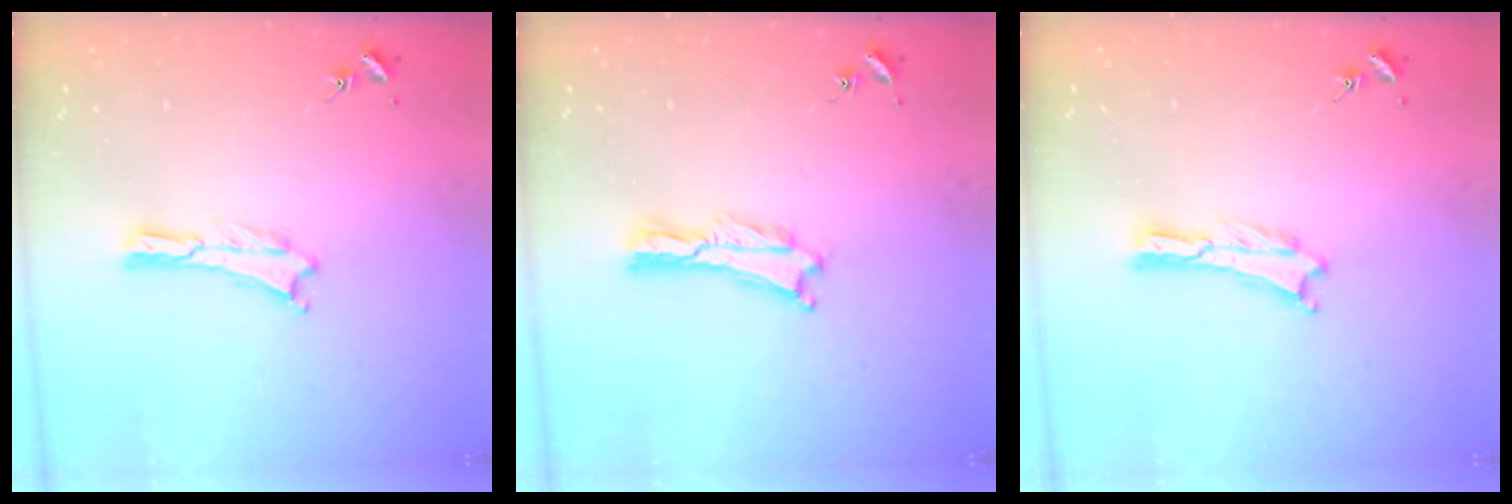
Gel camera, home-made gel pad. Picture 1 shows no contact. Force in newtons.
{"total": 0.6, "press": 0.5, "slide": 0.2}
{"total": 0.0}